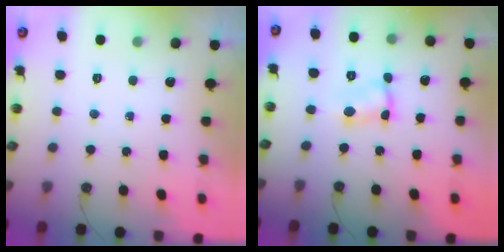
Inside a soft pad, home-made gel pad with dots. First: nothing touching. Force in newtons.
{"total": 2.7, "press": 2.7, "slide": 0.1}